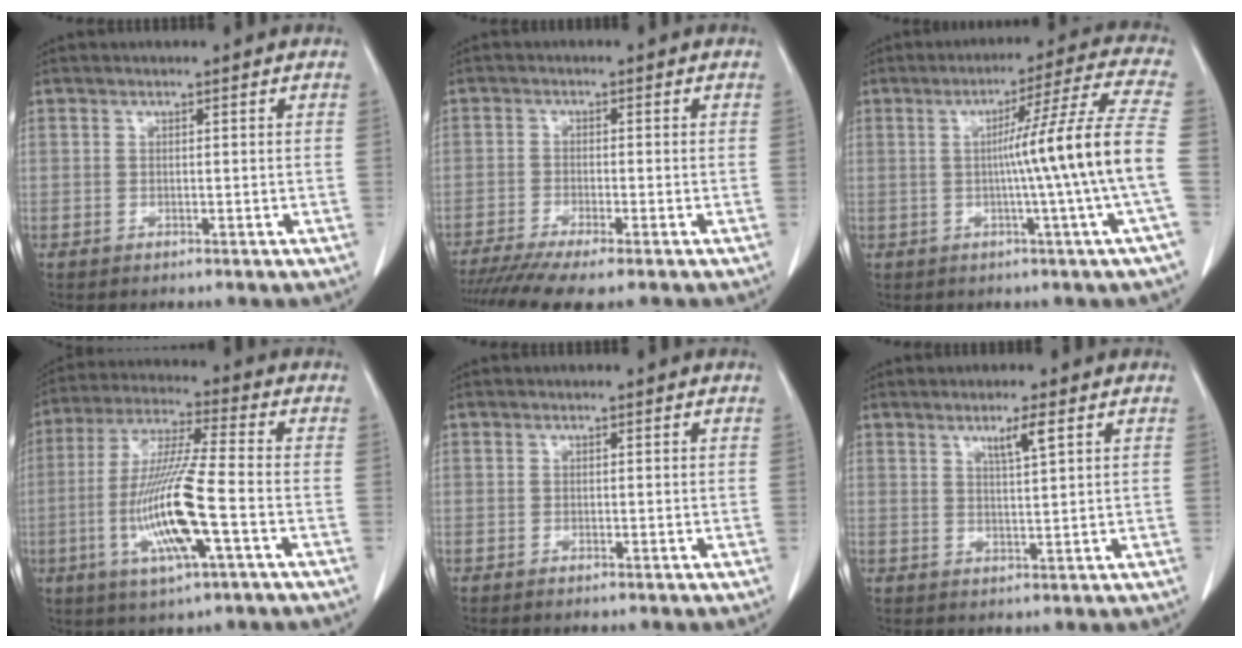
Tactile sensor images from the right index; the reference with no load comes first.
{"total": 8.7, "force": [-7.0, 0.0, 5.1], "torque": [-0.078, -0.016, -0.112]}
{"total": 13.6, "force": [-1.3, -3.2, 13.2], "torque": [-0.184, -0.002, -0.019]}
{"total": 14.2, "force": [-3.8, 0.7, 13.6], "torque": [-0.279, -0.012, -0.074]}
{"total": 0.0}
{"total": 3.3, "force": [1.8, 0.0, 2.8], "torque": [-0.052, -0.004, 0.034]}